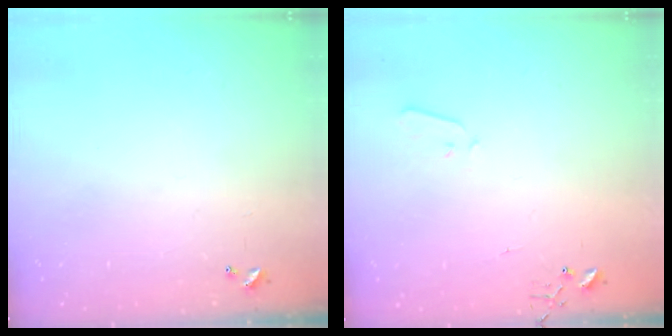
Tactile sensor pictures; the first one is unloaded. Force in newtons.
{"total": 3.3, "press": 3.2, "slide": 0.6}